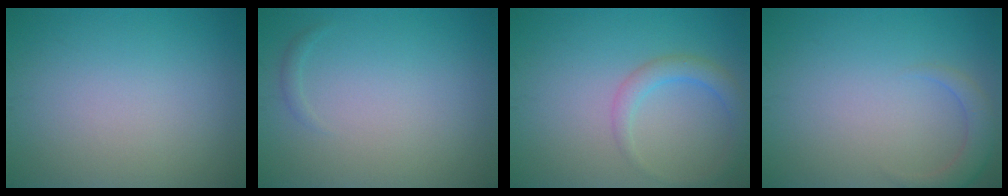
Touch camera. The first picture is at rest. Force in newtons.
{"total": 0.5, "press": 0.5, "slide": 0.0}
{"total": 2.4, "press": 2.4, "slide": 0.1}
{"total": 2.1, "press": 2.1, "slide": 0.3}